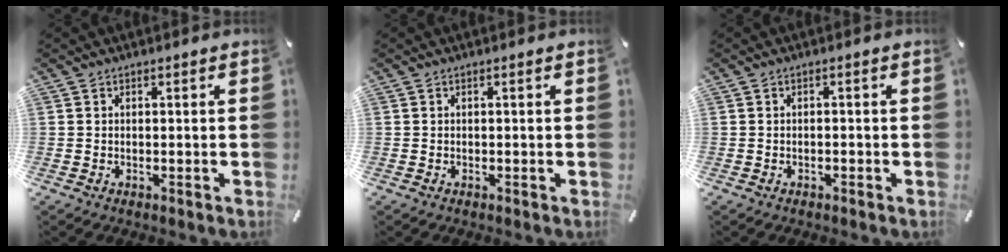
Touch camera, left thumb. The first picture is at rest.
{"total": 0.0}
{"total": 1.0, "force": [-0.7, 0.3, 0.7], "torque": [-0.013, 0.000, -0.012]}